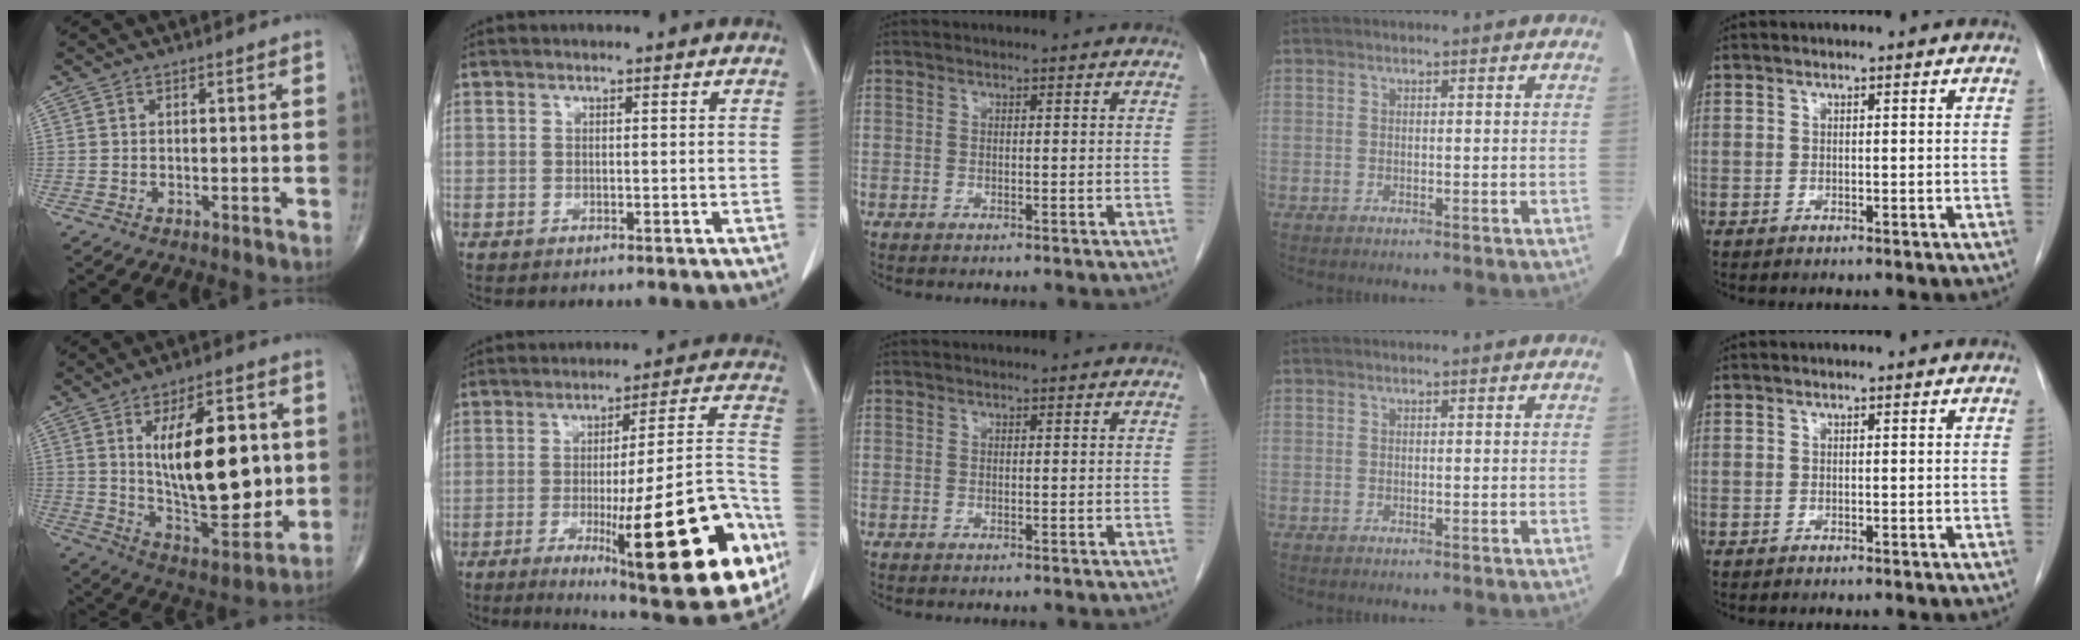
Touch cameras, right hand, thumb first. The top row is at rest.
{"thumb": {"total": 22.1, "force": [2.7, 10.2, 19.4], "torque": [-0.266, -0.025, 0.056]}, "index": {"total": 26.2, "force": [-9.5, 3.8, 24.1], "torque": [-0.262, -0.006, -0.127]}}